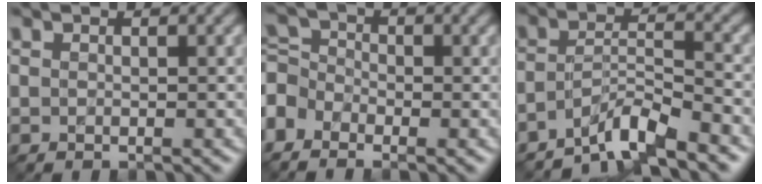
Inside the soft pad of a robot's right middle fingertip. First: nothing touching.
{"total": 3.4, "force": [-2.1, 2.4, 1.2], "torque": [-0.032, 0.007, -0.060]}
{"total": 4.6, "force": [-3.8, 0.6, 2.5], "torque": [-0.039, 0.007, -0.076]}